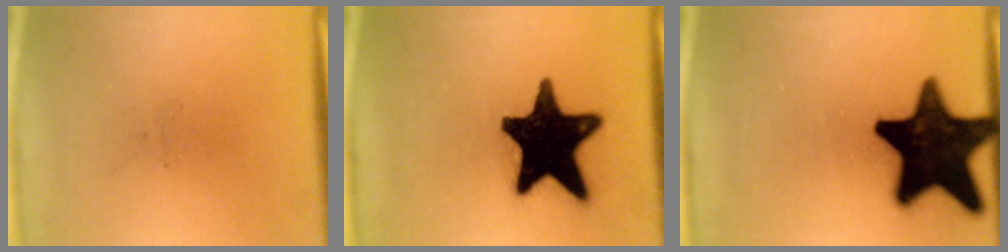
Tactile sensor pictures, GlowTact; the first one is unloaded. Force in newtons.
{"total": 19.4}
{"total": 20.1}